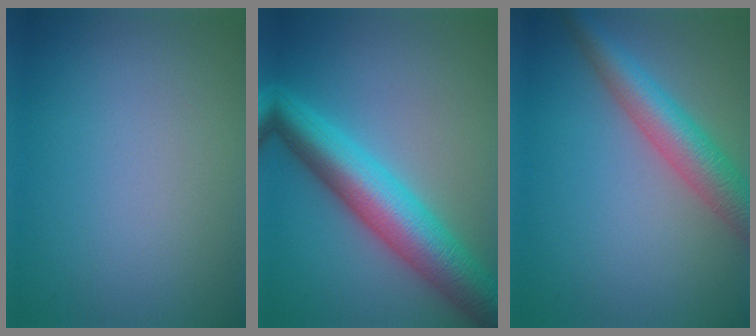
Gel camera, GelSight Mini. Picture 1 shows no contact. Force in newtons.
{"total": 8.5, "press": 8.5, "slide": 0.2}
{"total": 5.3, "press": 5.3, "slide": 0.2}